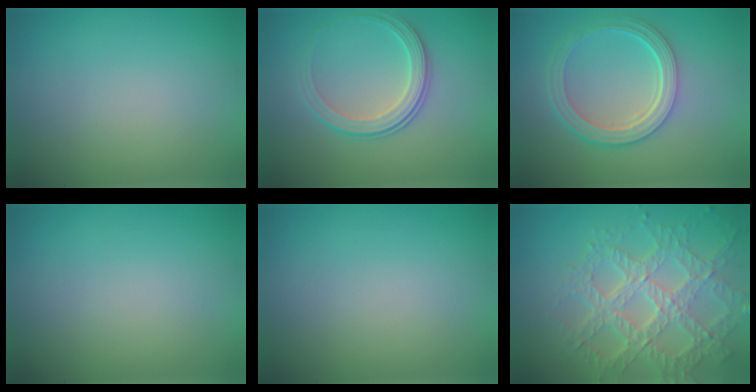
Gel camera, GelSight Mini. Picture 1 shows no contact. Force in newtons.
{"total": 3.3, "press": 2.8, "slide": 1.8}
{"total": 5.0, "press": 3.8, "slide": 3.3}
{"total": 0.0}
{"total": 0.0}
{"total": 7.2, "press": 5.1, "slide": 5.1}